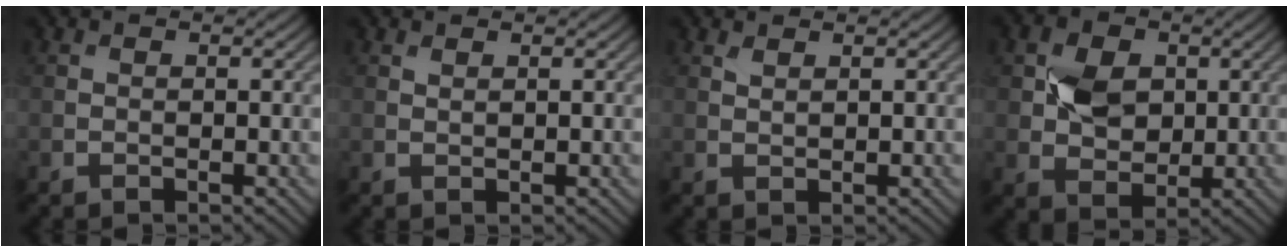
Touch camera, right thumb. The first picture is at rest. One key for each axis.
{"total": 0.5, "fx": 0.5, "fy": 0.0, "fz": 0.2, "tx": -0.003, "ty": -0.001, "tz": 0.011}
{"total": 0.9, "fx": 0.8, "fy": 0.2, "fz": 0.4, "tx": -0.013, "ty": 0.000, "tz": 0.017}
{"total": 6.1, "fx": 1.2, "fy": 4.7, "fz": 3.6, "tx": -0.078, "ty": 0.001, "tz": 0.019}